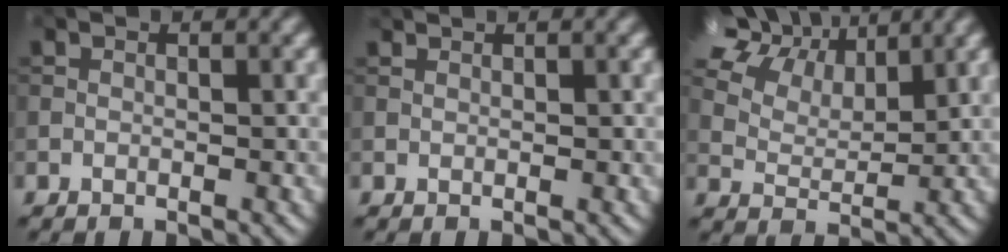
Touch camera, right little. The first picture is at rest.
{"total": 0.6, "force": [0.5, 0.0, 0.2], "torque": [-0.004, 0.001, 0.010]}
{"total": 14.4, "force": [8.9, 8.1, 7.8], "torque": [-0.162, 0.039, 0.151]}